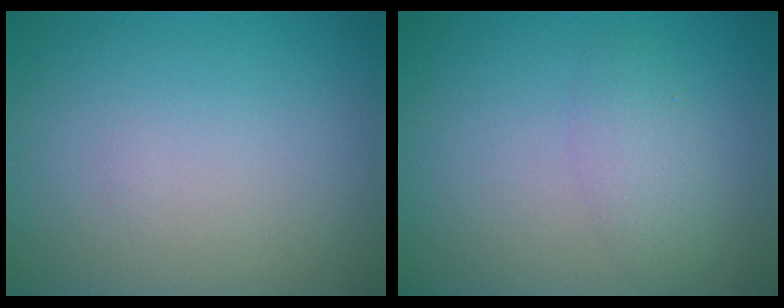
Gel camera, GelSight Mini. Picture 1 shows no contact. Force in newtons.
{"total": 2.0, "press": 2.0, "slide": 0.1}